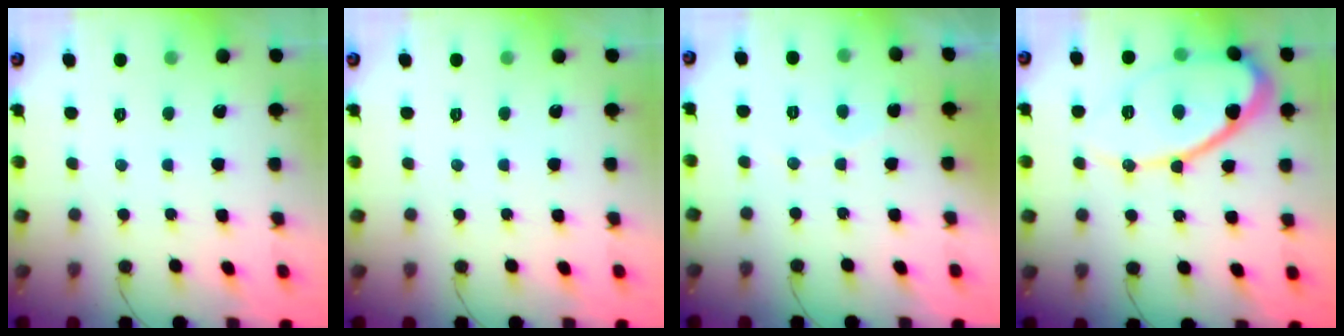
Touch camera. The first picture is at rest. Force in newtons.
{"total": 0.0}
{"total": 2.8, "press": 2.8, "slide": 0.1}
{"total": 13.8, "press": 13.7, "slide": 1.2}